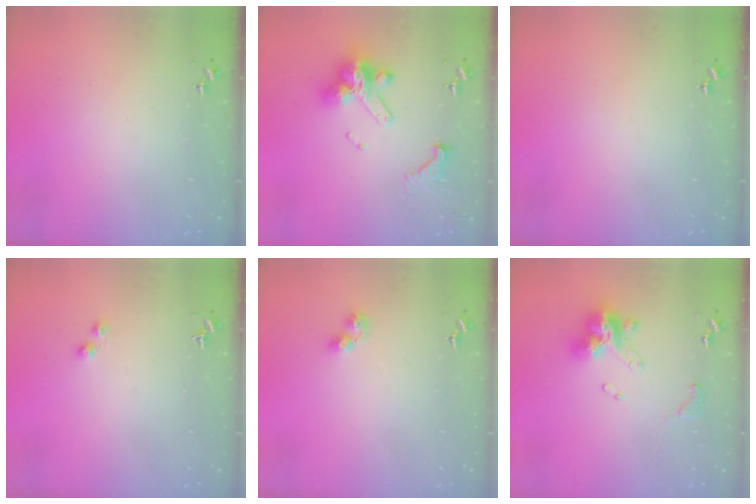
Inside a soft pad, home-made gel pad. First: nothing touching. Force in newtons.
{"total": 15.0, "press": 14.8, "slide": 2.2}
{"total": 0.0}
{"total": 2.2, "press": 2.2, "slide": 0.2}
{"total": 6.3, "press": 6.3, "slide": 0.5}
{"total": 14.3, "press": 14.2, "slide": 1.4}